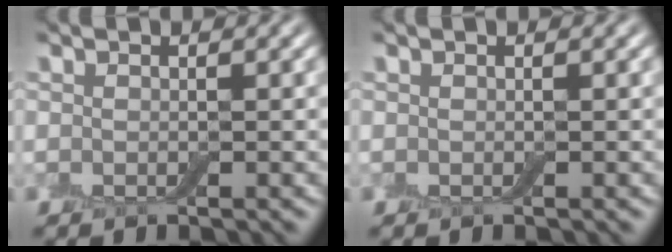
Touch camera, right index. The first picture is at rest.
{"total": 0.0}